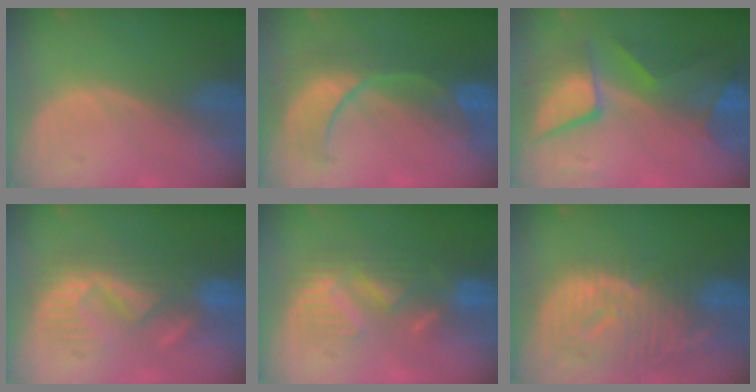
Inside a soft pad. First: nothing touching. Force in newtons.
{"total": 8.1, "press": 8.1, "slide": 0.6}
{"total": 8.6, "press": 8.5, "slide": 0.4}
{"total": 9.0, "press": 8.4, "slide": 3.2}
{"total": 8.9, "press": 8.0, "slide": 3.7}
{"total": 12.6, "press": 10.9, "slide": 6.3}